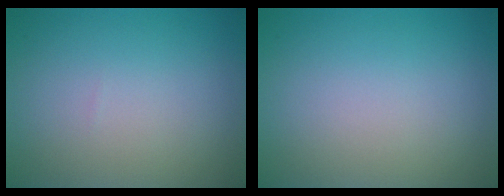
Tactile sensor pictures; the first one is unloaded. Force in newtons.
{"total": 0.0}